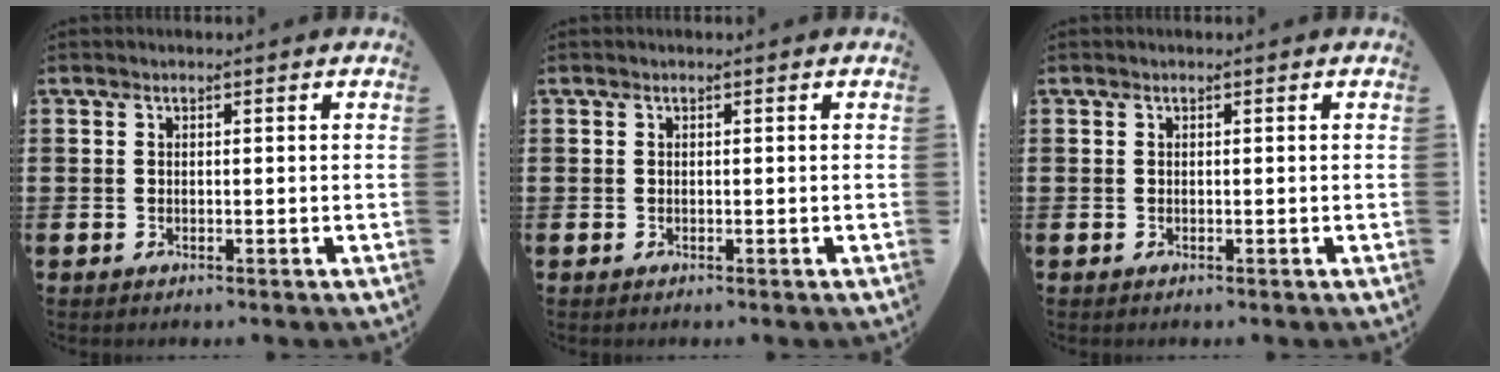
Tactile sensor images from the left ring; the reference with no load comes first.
{"total": 0.0}
{"total": 0.0}